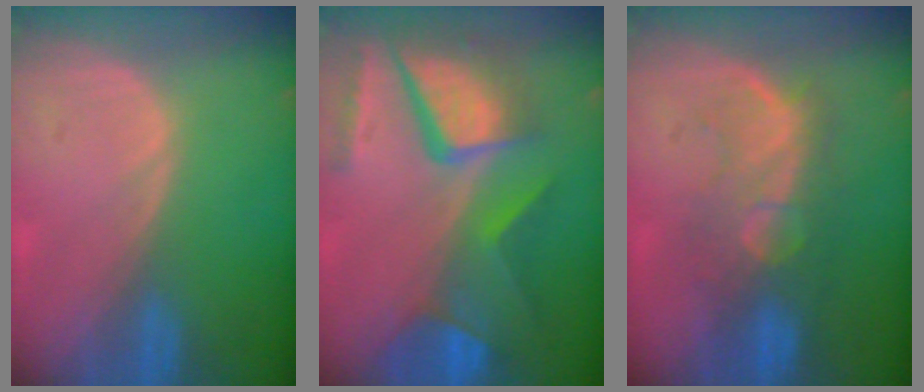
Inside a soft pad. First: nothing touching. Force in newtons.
{"total": 11.8, "press": 9.8, "slide": 6.6}
{"total": 9.0, "press": 8.3, "slide": 3.4}